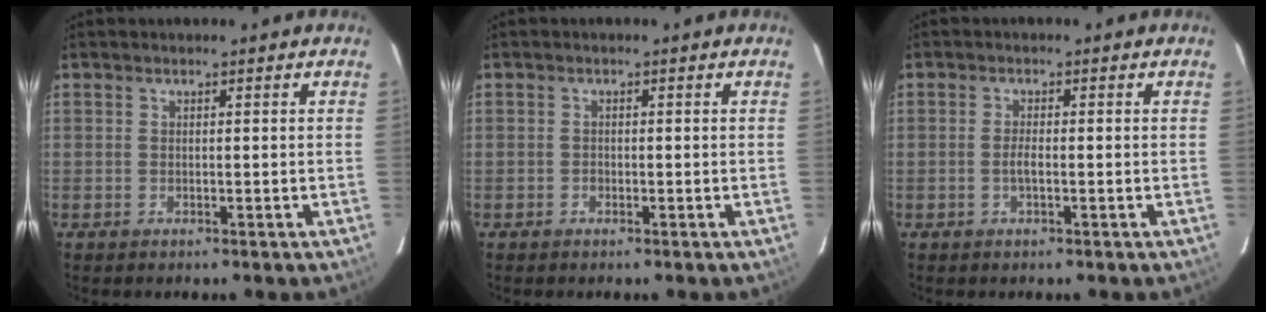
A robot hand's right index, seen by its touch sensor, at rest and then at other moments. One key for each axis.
{"total": 0.7, "fx": -0.4, "fy": 0.6, "fz": 0.1, "tx": -0.001, "ty": 0.000, "tz": -0.008}
{"total": 1.6, "fx": -0.5, "fy": 0.4, "fz": 1.5, "tx": -0.030, "ty": -0.001, "tz": -0.010}